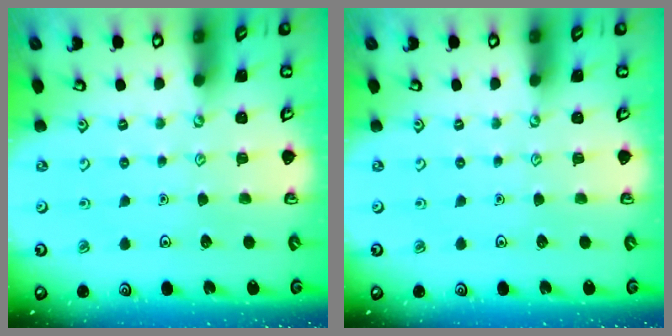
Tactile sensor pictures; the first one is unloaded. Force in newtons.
{"total": 0.0}